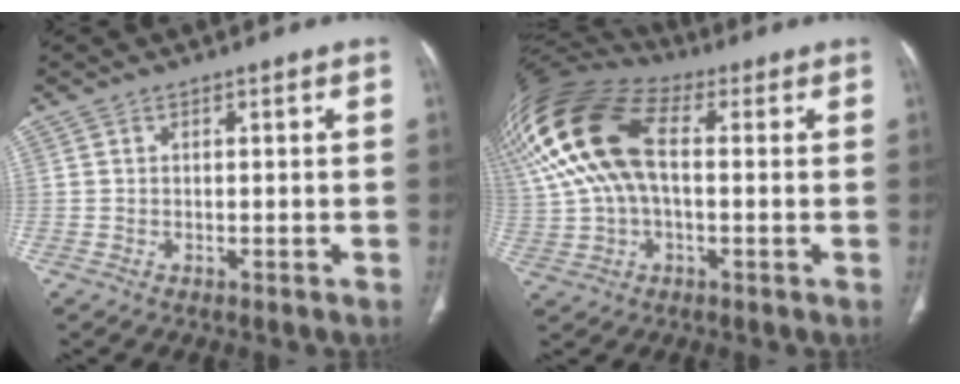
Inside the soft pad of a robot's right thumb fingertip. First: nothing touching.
{"total": 19.8, "force": [3.4, 10.9, 16.2], "torque": [-0.354, 0.030, 0.053]}